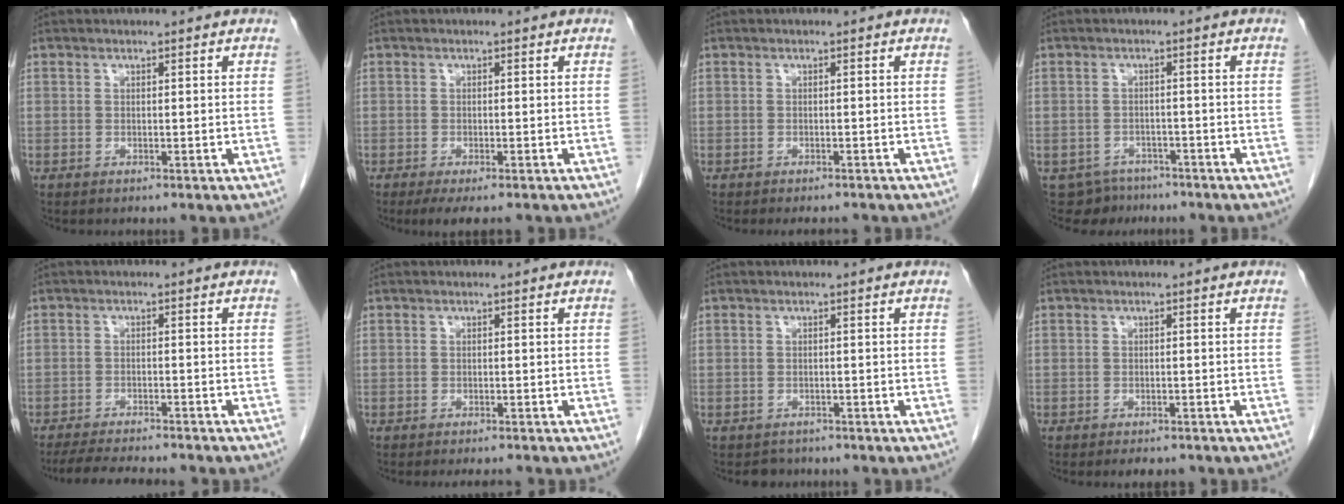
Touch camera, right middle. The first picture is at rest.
{"total": 5.1, "force": [-4.0, 1.0, 3.0], "torque": [-0.039, -0.012, -0.058]}
{"total": 2.7, "force": [-2.5, 0.6, 0.9], "torque": [-0.012, -0.007, -0.030]}
{"total": 4.9, "force": [-4.1, 2.8, -0.4], "torque": [0.011, 0.008, -0.058]}
{"total": 10.8, "force": [-9.6, 1.4, 4.8], "torque": [-0.071, -0.015, -0.135]}
{"total": 3.0, "force": [-2.8, 0.5, 1.0], "torque": [-0.012, -0.007, -0.035]}
{"total": 1.9, "force": [-1.6, 0.9, -0.3], "torque": [-0.005, -0.002, -0.025]}
{"total": 2.8, "force": [-2.4, 0.7, 1.3], "torque": [-0.018, -0.006, -0.030]}